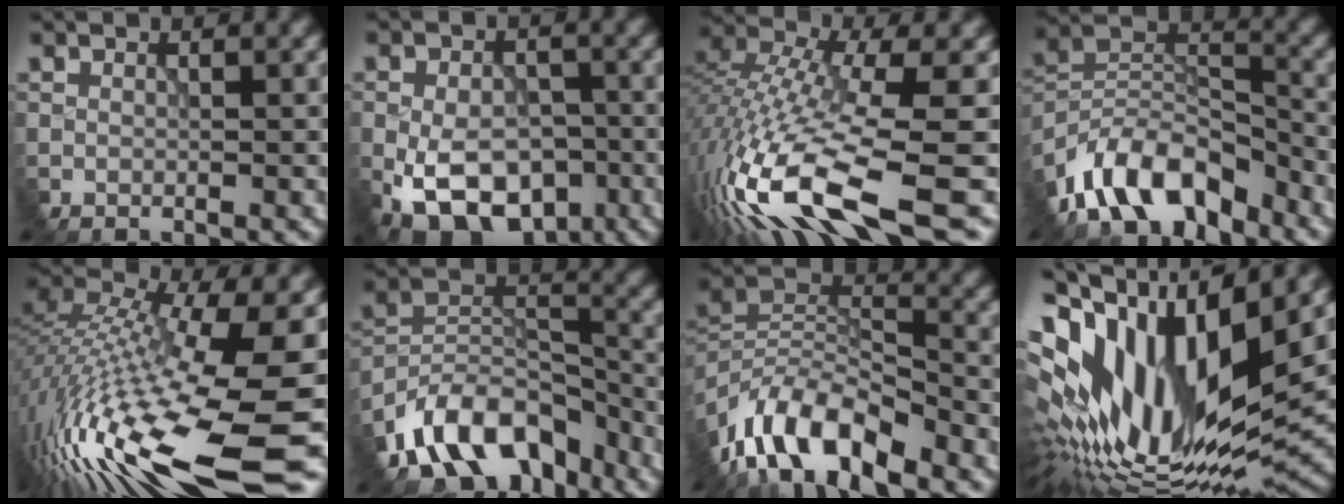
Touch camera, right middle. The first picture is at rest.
{"total": 10.7, "force": [-4.6, 6.8, 6.9], "torque": [-0.106, -0.020, -0.066]}
{"total": 15.0, "force": [-6.3, 4.5, 12.8], "torque": [-0.281, -0.005, -0.104]}
{"total": 9.4, "force": [-6.9, 4.2, 4.9], "torque": [-0.080, 0.014, -0.139]}
{"total": 16.6, "force": [-5.1, 4.8, 15.1], "torque": [-0.315, 0.008, -0.094]}
{"total": 11.2, "force": [-7.6, 6.3, 5.4], "torque": [-0.097, 0.013, -0.143]}
{"total": 9.9, "force": [-6.7, 3.6, 6.3], "torque": [-0.114, 0.013, -0.136]}
{"total": 16.5, "force": [2.0, 6.8, 14.9], "torque": [-0.288, 0.024, 0.032]}